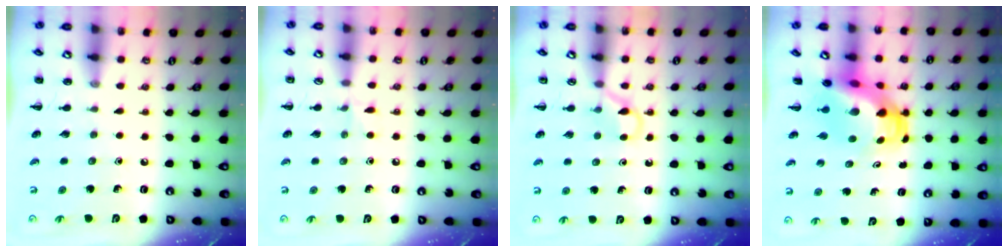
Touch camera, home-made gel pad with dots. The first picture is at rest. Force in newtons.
{"total": 3.8, "press": 3.5, "slide": 1.4}
{"total": 3.6, "press": 3.5, "slide": 1.1}
{"total": 5.8, "press": 5.6, "slide": 1.6}